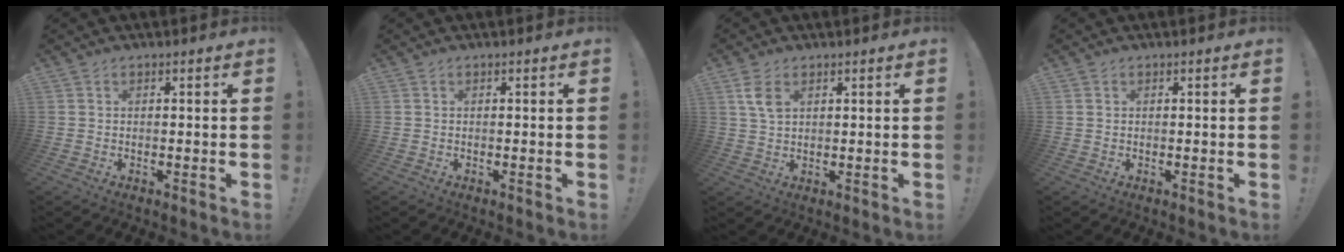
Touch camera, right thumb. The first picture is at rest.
{"total": 0.0}
{"total": 5.6, "force": [2.5, 3.1, 3.9], "torque": [-0.066, -0.004, 0.047]}
{"total": 0.5, "force": [0.4, 0.4, 0.0], "torque": [-0.002, 0.002, 0.008]}